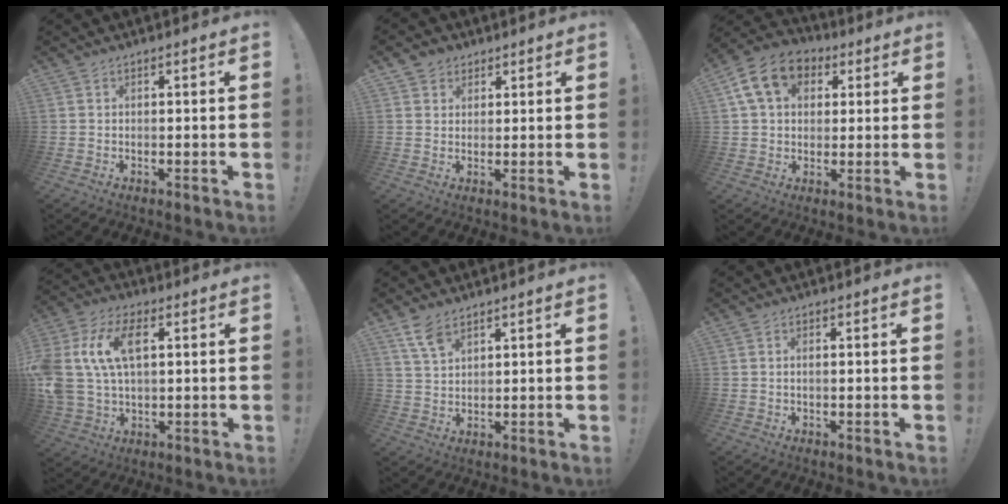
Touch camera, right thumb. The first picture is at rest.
{"total": 3.7, "force": [2.0, 3.2, 0.2], "torque": [0.001, -0.008, 0.035]}
{"total": 14.2, "force": [5.0, 10.5, 8.1], "torque": [-0.120, -0.005, 0.099]}
{"total": 15.6, "force": [4.1, 9.8, 11.4], "torque": [-0.236, 0.003, 0.074]}
{"total": 6.3, "force": [4.4, 3.0, 3.4], "torque": [-0.060, -0.021, 0.082]}
{"total": 1.0, "force": [-0.1, 0.2, 1.0], "torque": [-0.024, 0.003, -0.001]}